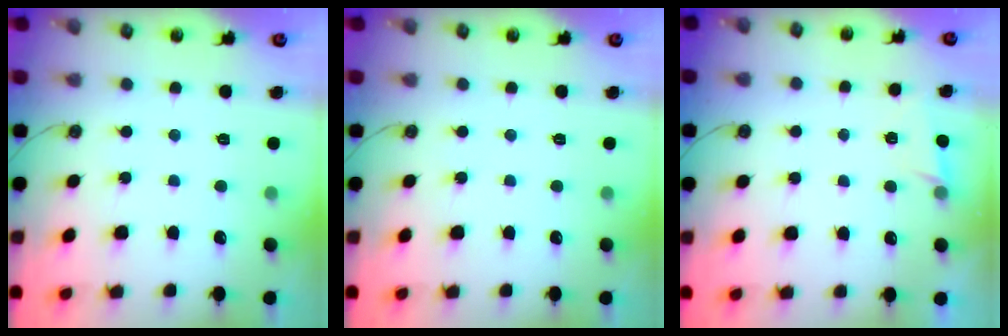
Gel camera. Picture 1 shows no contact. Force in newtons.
{"total": 0.0}
{"total": 2.7, "press": 2.6, "slide": 1.0}